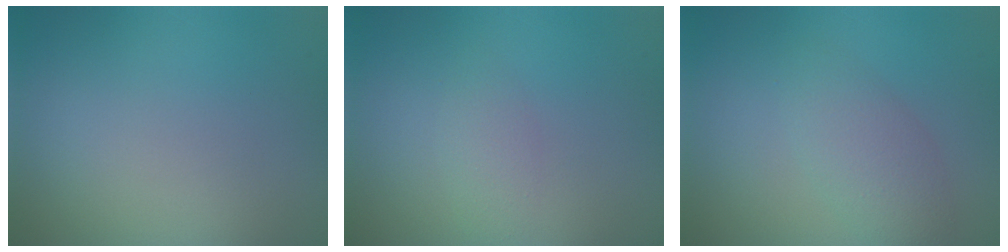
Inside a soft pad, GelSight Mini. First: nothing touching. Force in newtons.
{"total": 1.6, "press": 1.6, "slide": 0.1}
{"total": 3.0, "press": 3.0, "slide": 0.0}